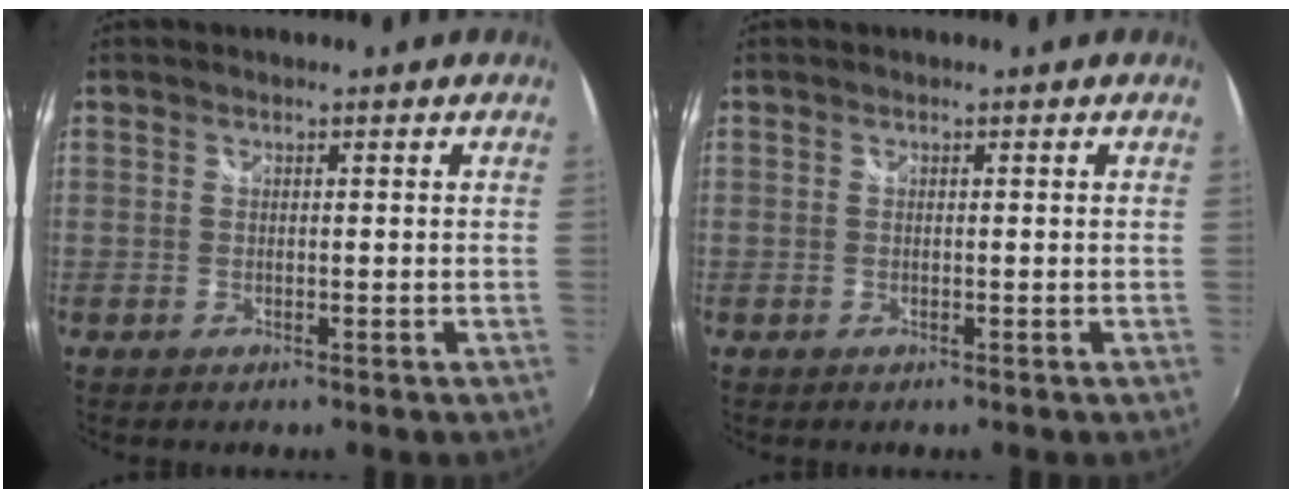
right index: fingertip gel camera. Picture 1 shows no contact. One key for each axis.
{"total": 0.0}